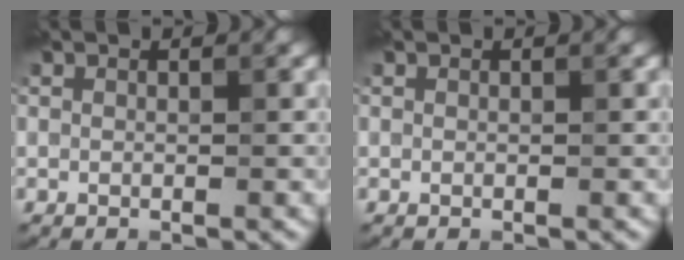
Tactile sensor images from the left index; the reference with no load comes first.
{"total": 0.0}